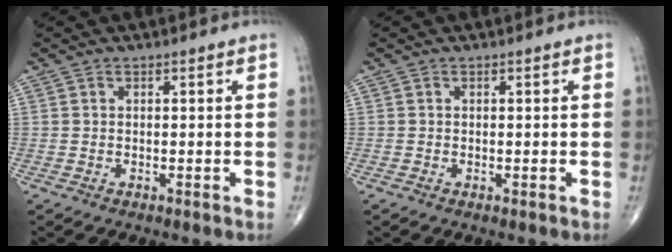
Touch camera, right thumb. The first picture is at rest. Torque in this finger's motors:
{"motor_torque": [-0.04, 1.05, -0.03, 0.08, -0.01]}